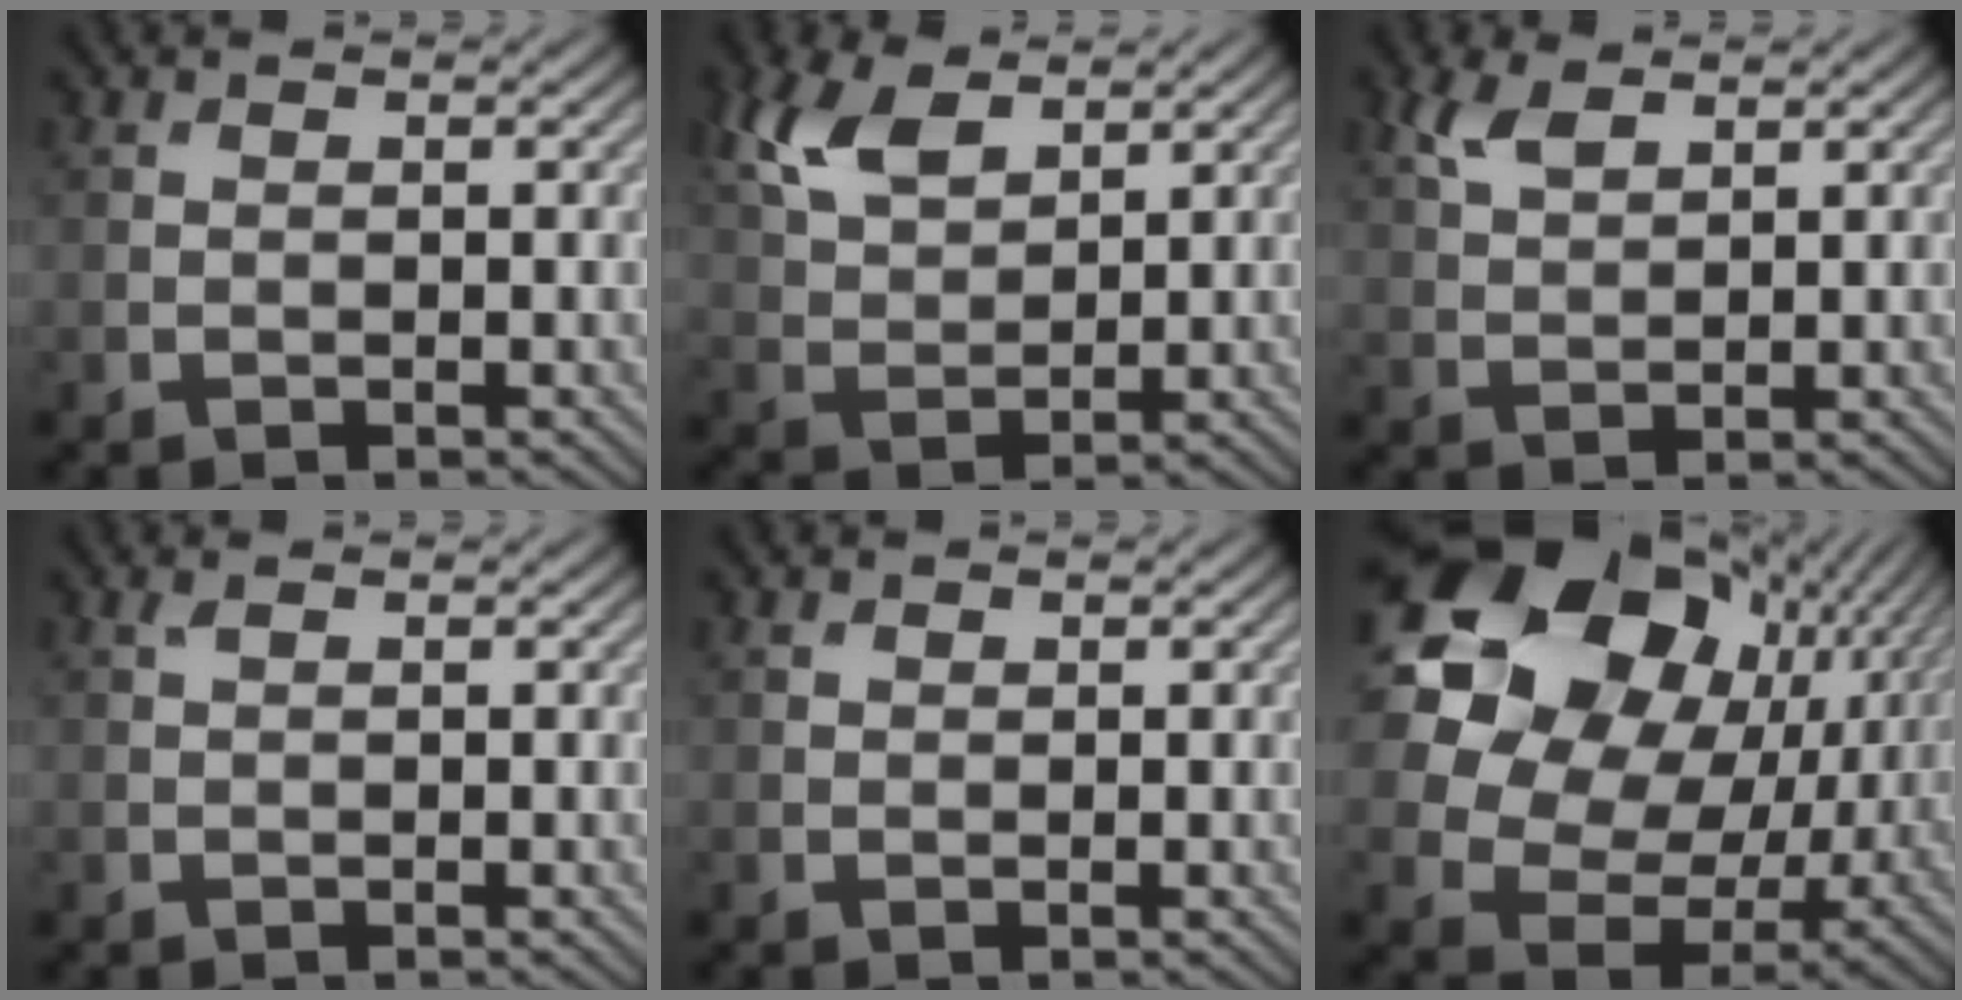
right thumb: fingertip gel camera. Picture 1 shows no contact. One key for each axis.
{"total": 7.6, "fx": 4.3, "fy": 4.0, "fz": 4.9, "tx": -0.126, "ty": 0.007, "tz": 0.090}
{"total": 3.9, "fx": 2.4, "fy": 1.9, "fz": 2.4, "tx": -0.061, "ty": 0.004, "tz": 0.054}
{"total": 0.6, "fx": 0.4, "fy": 0.2, "fz": 0.3, "tx": -0.012, "ty": 0.002, "tz": 0.009}
{"total": 0.7, "fx": 0.5, "fy": 0.5, "fz": 0.1, "tx": -0.003, "ty": -0.002, "tz": 0.011}
{"total": 24.2, "fx": 8.7, "fy": 18.9, "fz": 12.4, "tx": -0.328, "ty": 0.041, "tz": 0.155}